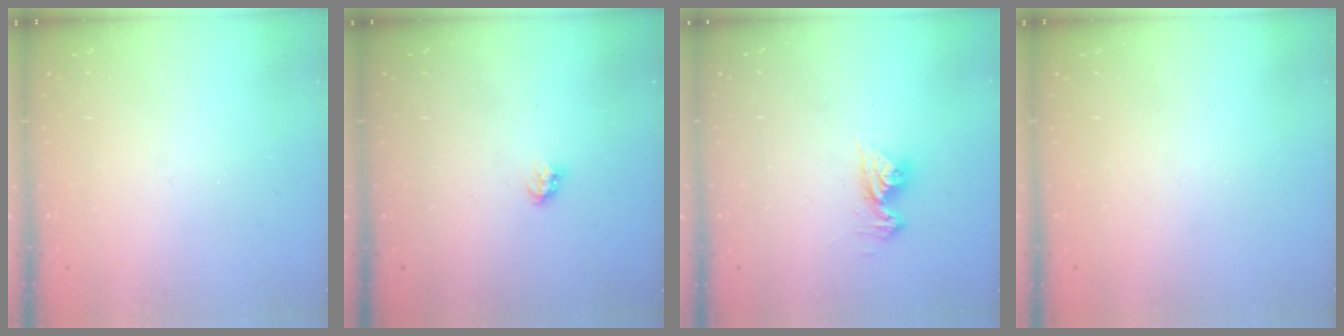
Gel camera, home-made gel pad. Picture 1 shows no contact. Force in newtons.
{"total": 2.8, "press": 2.8, "slide": 0.5}
{"total": 9.6, "press": 9.6, "slide": 1.0}
{"total": 0.0}